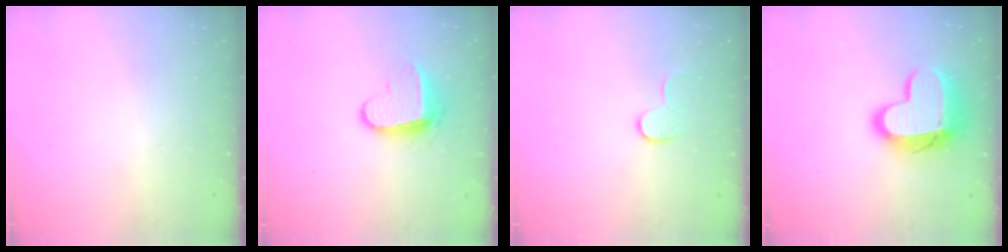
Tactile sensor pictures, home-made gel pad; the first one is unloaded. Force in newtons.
{"total": 9.4, "press": 9.4, "slide": 0.2}
{"total": 7.3, "press": 7.3, "slide": 0.2}
{"total": 15.8, "press": 15.7, "slide": 1.0}